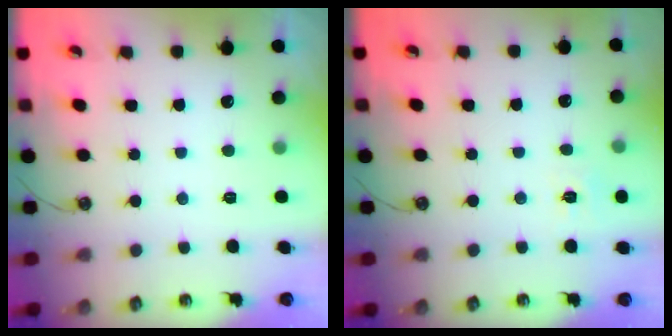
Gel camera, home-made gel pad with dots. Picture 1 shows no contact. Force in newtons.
{"total": 5.7, "press": 5.7, "slide": 0.7}